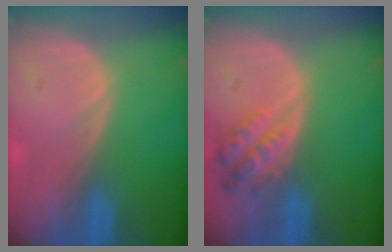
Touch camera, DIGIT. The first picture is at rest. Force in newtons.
{"total": 5.4, "press": 5.0, "slide": 2.1}